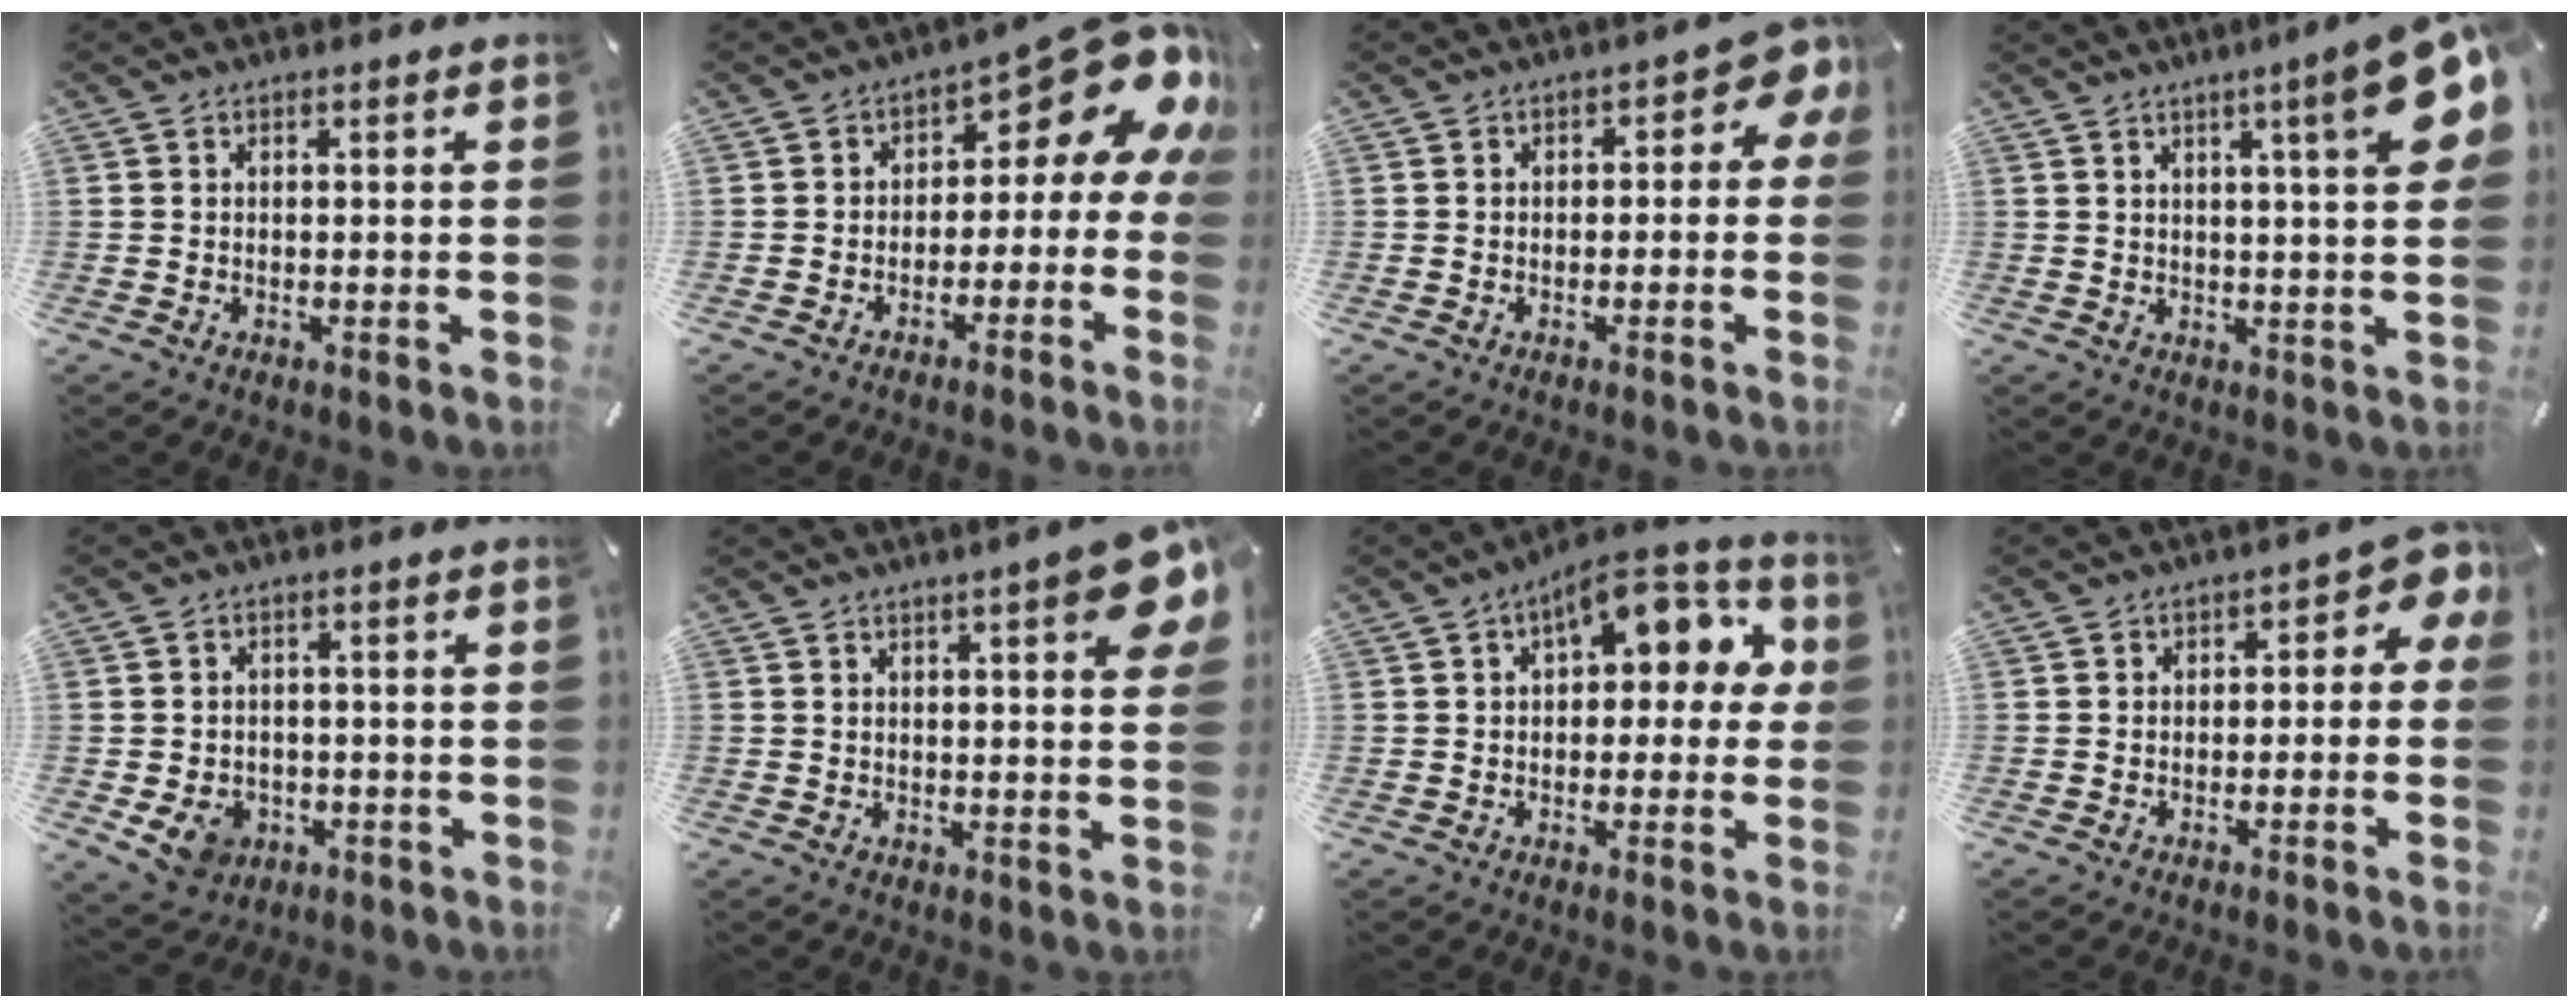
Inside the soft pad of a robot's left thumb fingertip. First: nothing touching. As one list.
[{"total": 13.5, "force": [6.0, 6.7, 10.1], "torque": [-0.118, -0.049, 0.095]}, {"total": 4.6, "force": [0.6, 2.7, 3.7], "torque": [-0.050, -0.001, 0.004]}, {"total": 13.9, "force": [5.5, 1.8, 12.6], "torque": [-0.182, -0.023, 0.080]}, {"total": 6.6, "force": [-2.2, 5.6, 2.6], "torque": [-0.048, 0.010, -0.040]}, {"total": 9.5, "force": [4.4, 2.0, 8.1], "torque": [-0.109, -0.022, 0.070]}, {"total": 12.0, "force": [4.4, 6.3, 9.2], "torque": [-0.116, -0.018, 0.070]}, {"total": 4.6, "force": [0.0, 3.0, 3.5], "torque": [-0.046, -0.002, -0.009]}]